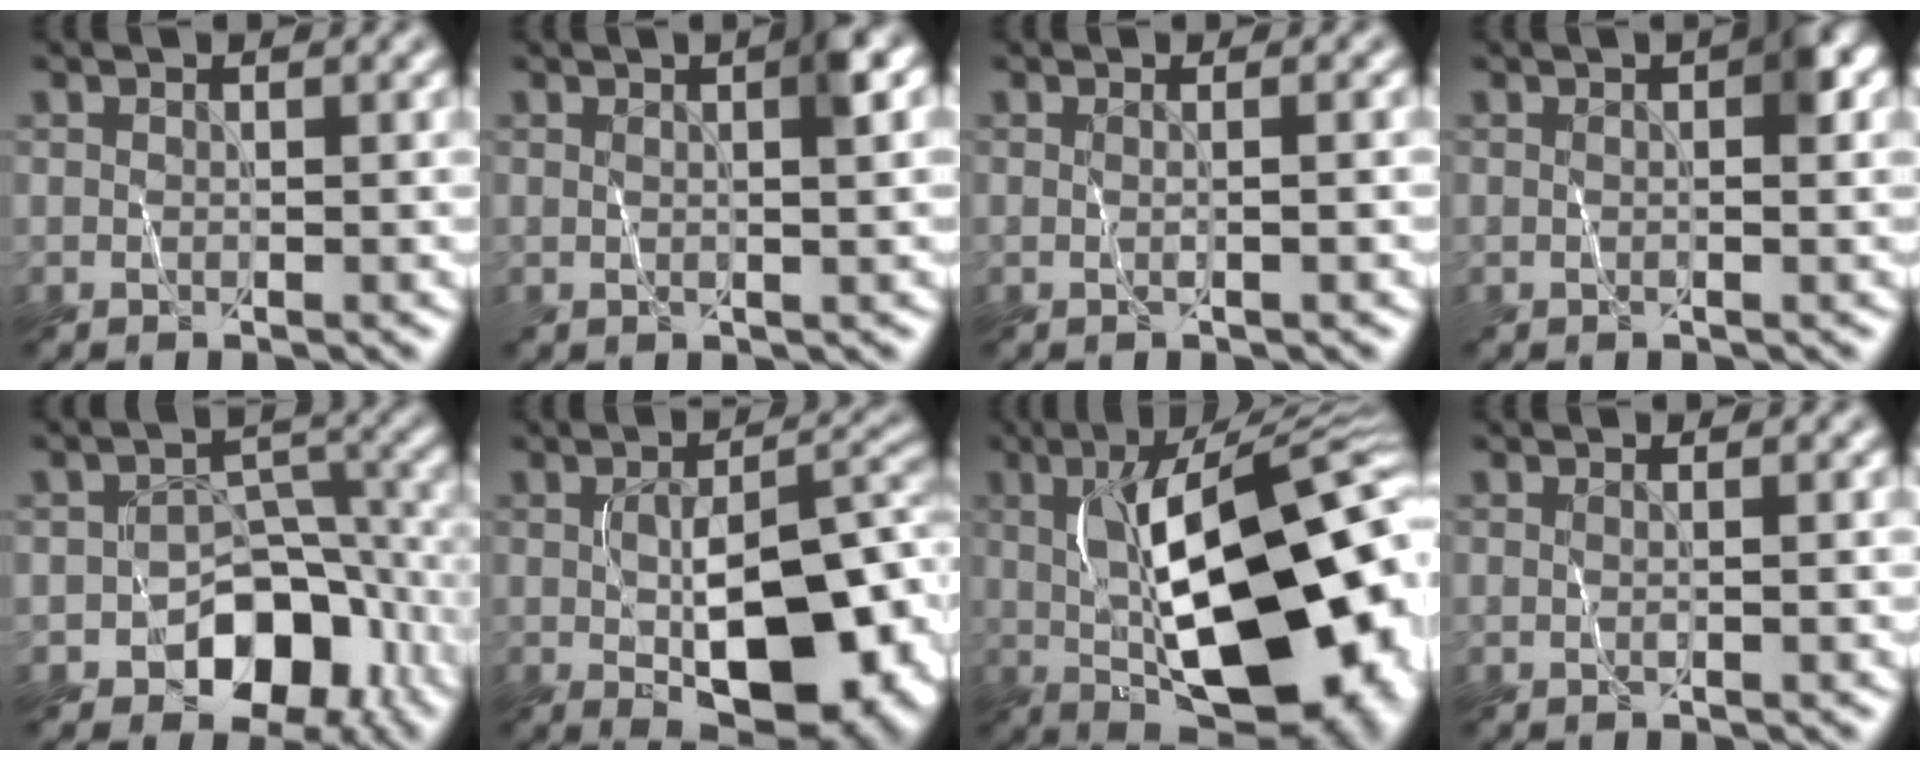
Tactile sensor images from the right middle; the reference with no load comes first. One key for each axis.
{"total": 2.3, "fx": 0.6, "fy": 0.3, "fz": 2.2, "tx": -0.028, "ty": 0.006, "tz": 0.010}
{"total": 1.5, "fx": 0.1, "fy": 0.6, "fz": 1.3, "tx": -0.019, "ty": 0.002, "tz": -0.017}
{"total": 2.2, "fx": 0.4, "fy": 0.4, "fz": 2.2, "tx": -0.025, "ty": 0.006, "tz": 0.004}
{"total": 6.7, "fx": -3.5, "fy": 4.3, "fz": 3.9, "tx": -0.036, "ty": 0.001, "tz": -0.057}
{"total": 12.4, "fx": -2.6, "fy": 5.6, "fz": 10.8, "tx": -0.157, "ty": -0.014, "tz": -0.027}
{"total": 17.8, "fx": -1.4, "fy": 7.7, "fz": 16.0, "tx": -0.210, "ty": 0.010, "tz": -0.010}
{"total": 0.9, "fx": -0.1, "fy": 0.3, "fz": 0.8, "tx": -0.012, "ty": -0.001, "tz": -0.012}